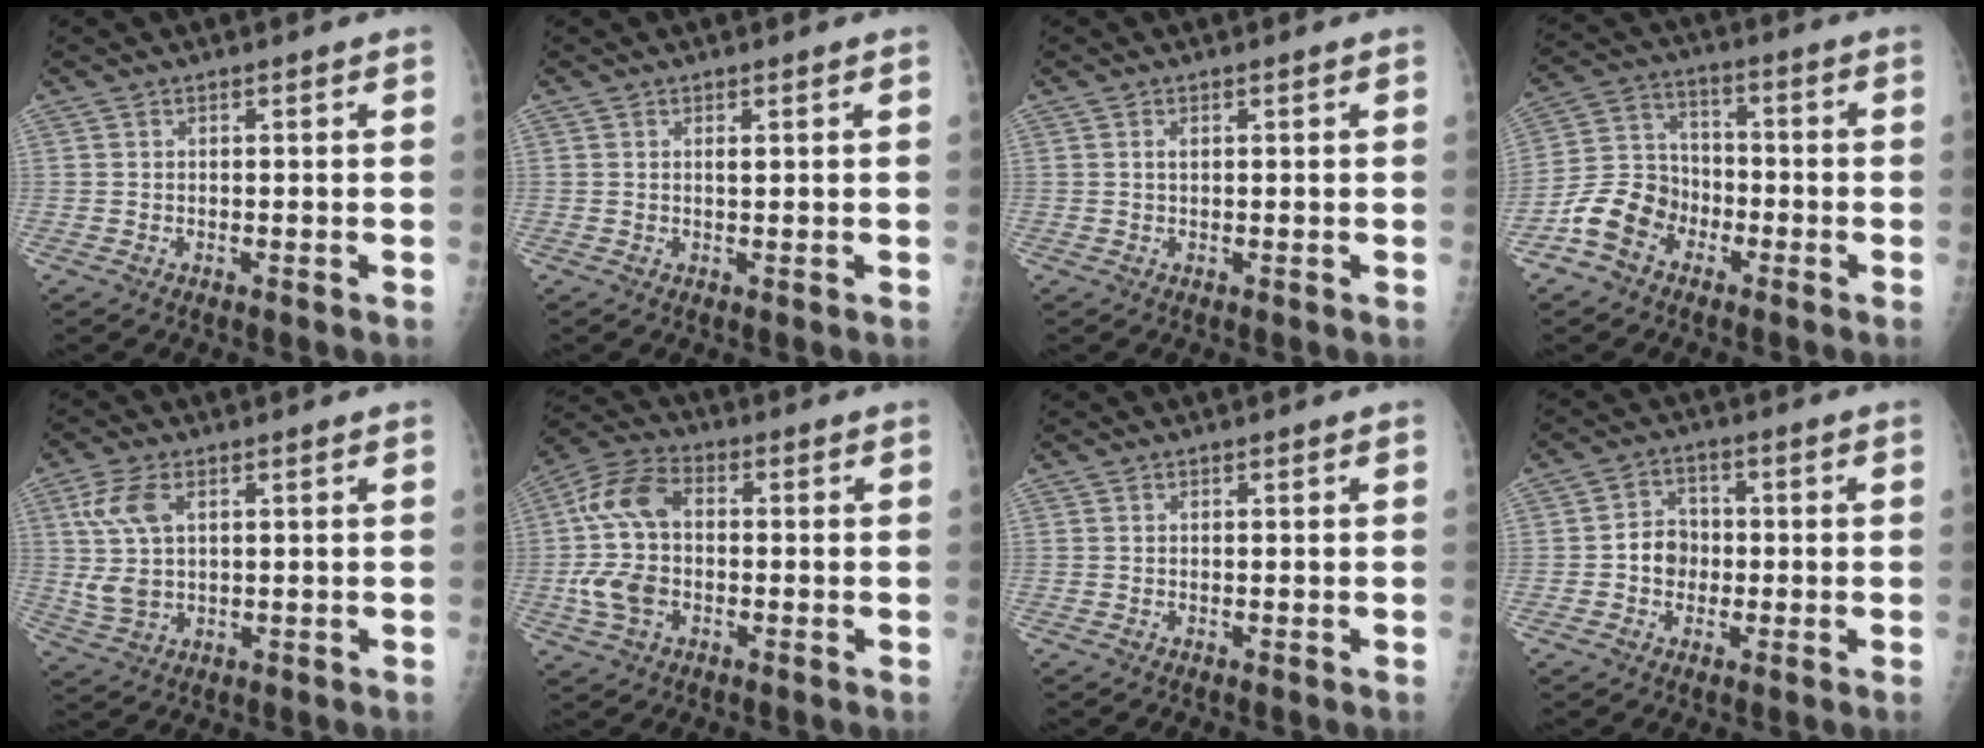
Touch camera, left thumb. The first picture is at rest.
{"total": 0.7, "force": [0.3, 0.2, 0.6], "torque": [-0.011, -0.002, 0.006]}
{"total": 0.7, "force": [0.2, 0.3, 0.6], "torque": [-0.010, 0.003, 0.004]}
{"total": 10.3, "force": [-5.3, 7.8, 4.1], "torque": [-0.057, 0.047, -0.110]}
{"total": 8.0, "force": [2.4, 4.4, 6.2], "torque": [-0.135, -0.002, 0.051]}
{"total": 12.1, "force": [-0.8, 7.9, 9.2], "torque": [-0.185, 0.024, -0.023]}
{"total": 0.0}
{"total": 5.4, "force": [-0.7, 4.7, 2.6], "torque": [-0.015, 0.015, -0.020]}